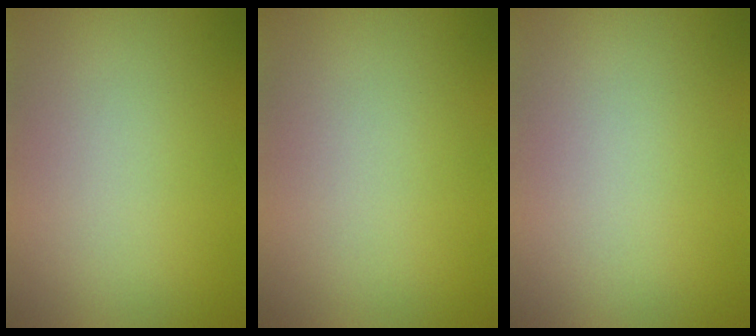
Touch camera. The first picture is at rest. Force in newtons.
{"total": 0.0}
{"total": 0.0}